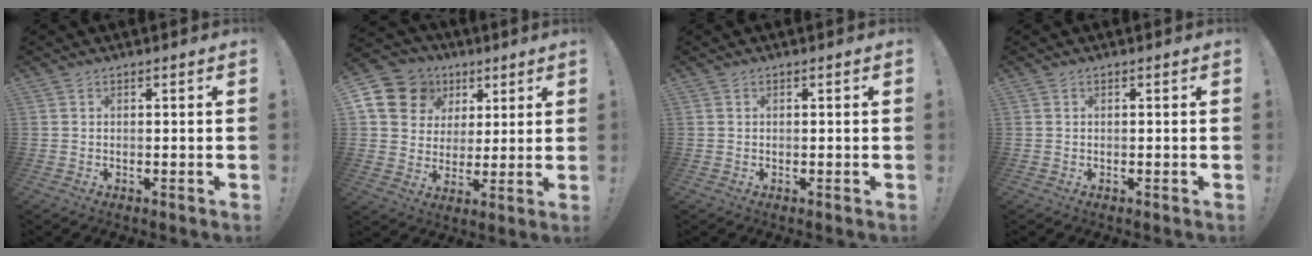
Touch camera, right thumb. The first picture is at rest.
{"total": 13.0, "force": [5.7, 10.9, 4.2], "torque": [-0.067, -0.028, 0.122]}
{"total": 0.0}
{"total": 0.0}